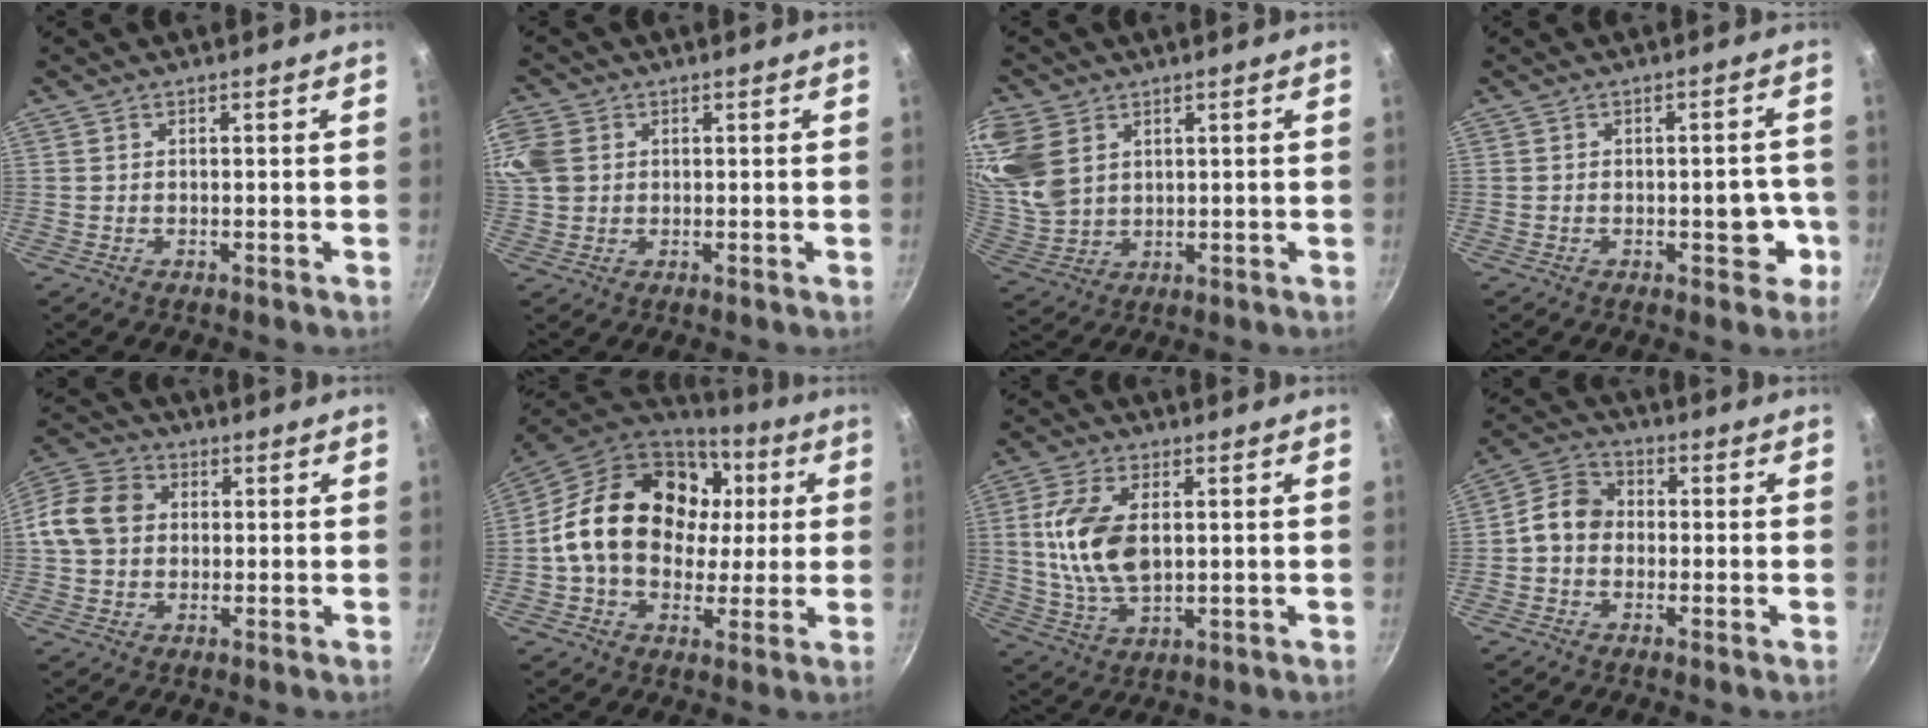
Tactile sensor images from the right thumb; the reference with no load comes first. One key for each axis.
{"total": 10.3, "fx": 2.1, "fy": 8.3, "fz": 5.8, "tx": -0.146, "ty": 0.019, "tz": 0.037}
{"total": 13.8, "fx": 5.0, "fy": 10.1, "fz": 7.9, "tx": -0.166, "ty": -0.013, "tz": 0.111}
{"total": 5.6, "fx": -1.7, "fy": 3.2, "fz": 4.3, "tx": -0.017, "ty": 0.021, "tz": -0.023}
{"total": 10.5, "fx": 0.9, "fy": 8.7, "fz": 5.8, "tx": -0.089, "ty": 0.018, "tz": -0.002}
{"total": 24.0, "fx": 3.6, "fy": 18.0, "fz": 15.5, "tx": -0.245, "ty": 0.023, "tz": 0.056}
{"total": 12.5, "fx": 1.5, "fy": 6.9, "fz": 10.4, "tx": -0.198, "ty": -0.006, "tz": 0.031}
{"total": 7.0, "fx": -0.7, "fy": 5.8, "fz": 3.9, "tx": -0.044, "ty": 0.022, "tz": -0.036}